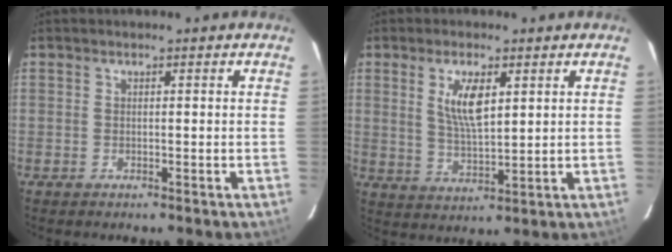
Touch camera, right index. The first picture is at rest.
{"total": 7.1, "force": [2.6, 2.6, 6.1], "torque": [-0.110, -0.003, 0.056]}